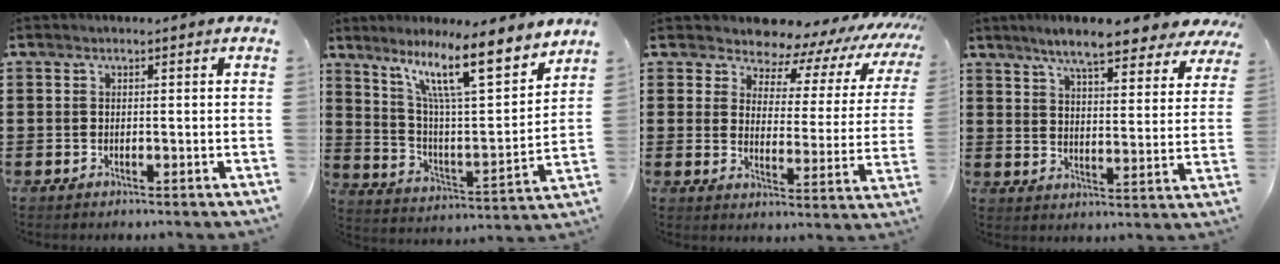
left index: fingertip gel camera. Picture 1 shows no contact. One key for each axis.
{"total": 13.1, "fx": 9.2, "fy": 1.9, "fz": 9.2, "tx": -0.181, "ty": -0.041, "tz": 0.149}
{"total": 7.4, "fx": 7.1, "fy": 1.6, "fz": 1.3, "tx": -0.049, "ty": -0.058, "tz": 0.121}
{"total": 8.3, "fx": 7.2, "fy": 0.8, "fz": 4.1, "tx": -0.089, "ty": -0.031, "tz": 0.123}